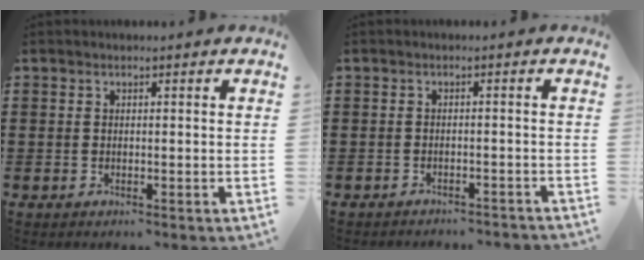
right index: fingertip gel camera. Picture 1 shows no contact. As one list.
[{"total": 1.4, "force": [-1.4, -0.1, 0.1], "torque": [-0.007, 0.001, -0.028]}]